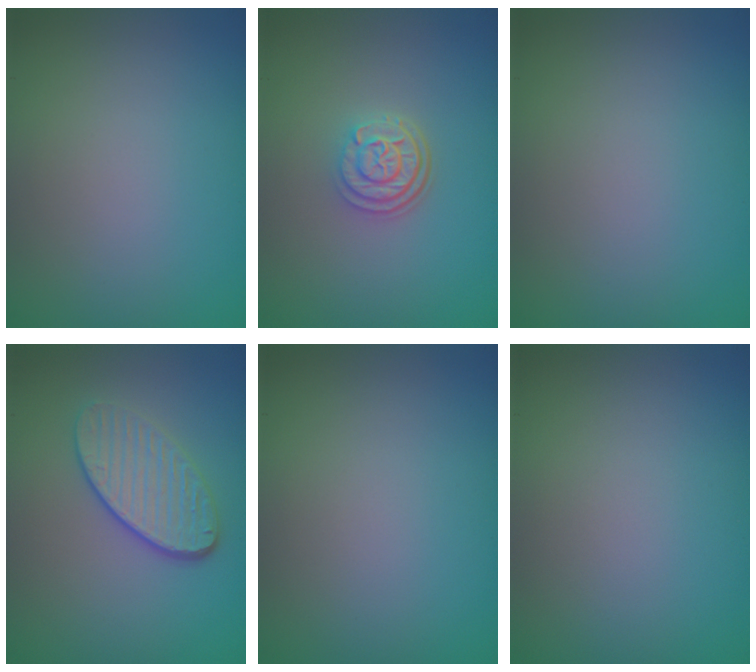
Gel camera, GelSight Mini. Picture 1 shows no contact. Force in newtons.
{"total": 3.1, "press": 2.4, "slide": 1.9}
{"total": 0.0}
{"total": 3.8, "press": 3.0, "slide": 2.4}
{"total": 0.0}
{"total": 0.0}